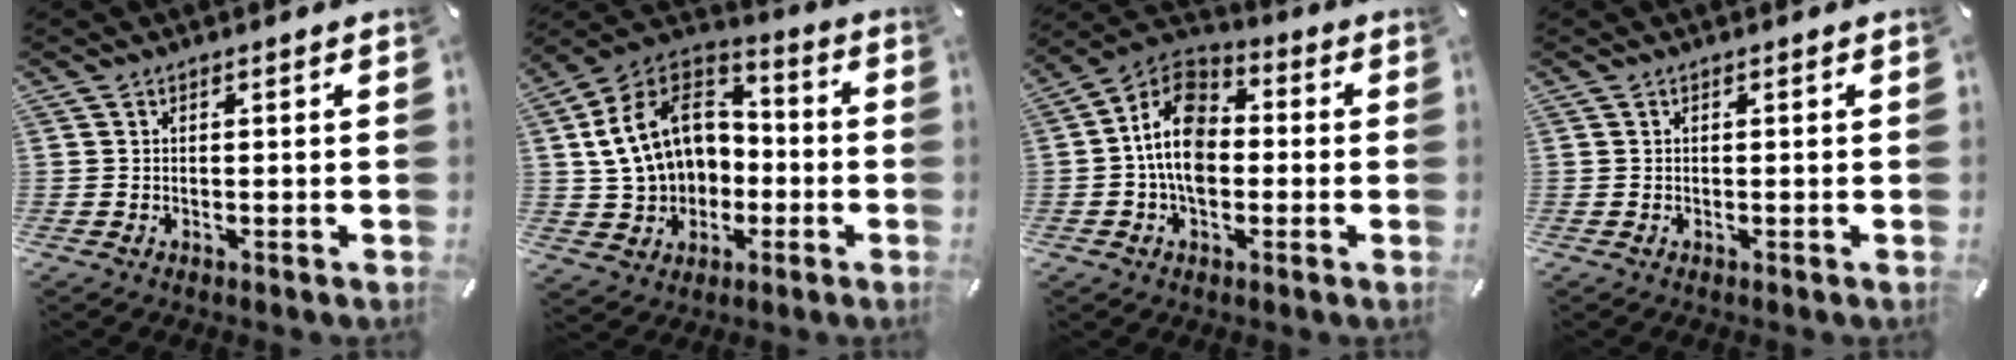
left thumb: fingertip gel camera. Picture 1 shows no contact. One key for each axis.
{"total": 16.9, "fx": 0.4, "fy": 14.1, "fz": 9.3, "tx": -0.197, "ty": 0.011, "tz": 0.016}
{"total": 12.4, "fx": -1.6, "fy": 8.6, "fz": 8.8, "tx": -0.174, "ty": 0.010, "tz": -0.034}
{"total": 0.0}